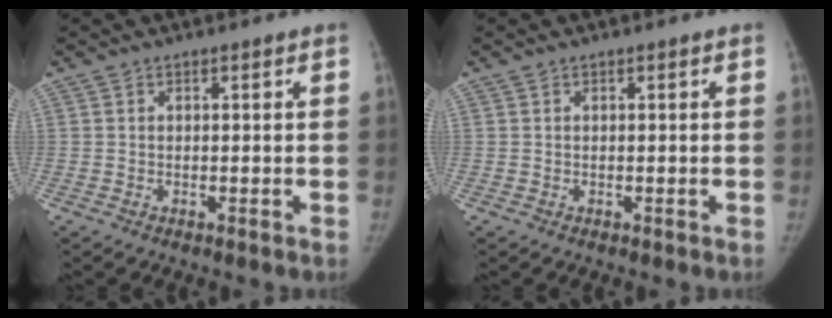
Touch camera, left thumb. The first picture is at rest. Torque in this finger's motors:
{"motor_torque": [-0.09, 0.29, -0.27, 0.00, 0.04]}